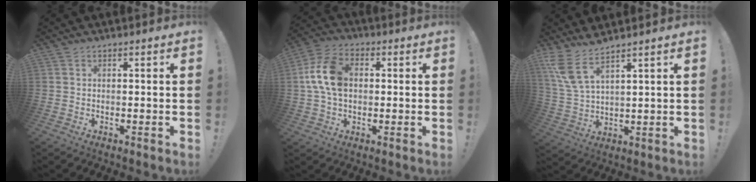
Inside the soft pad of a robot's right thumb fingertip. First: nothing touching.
{"total": 12.9, "force": [1.3, 8.7, 9.4], "torque": [-0.172, 0.009, 0.026]}
{"total": 8.3, "force": [5.9, 2.3, 5.3], "torque": [-0.120, -0.021, 0.118]}